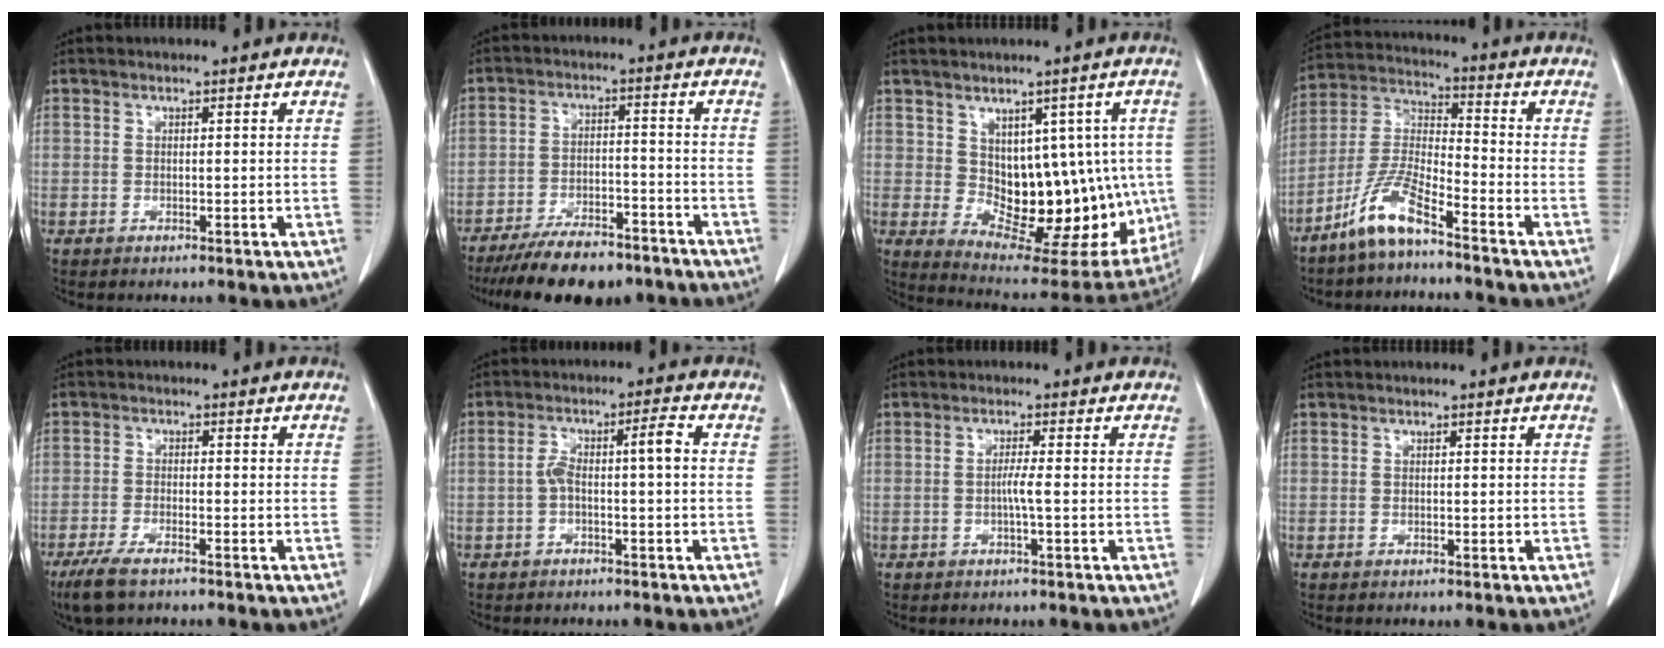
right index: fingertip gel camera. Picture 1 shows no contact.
{"total": 12.5, "force": [-10.1, 4.1, 6.1], "torque": [-0.088, -0.002, -0.157]}
{"total": 15.5, "force": [0.0, 8.6, 12.9], "torque": [-0.153, 0.009, 0.026]}
{"total": 9.0, "force": [-6.4, 1.3, 6.2], "torque": [-0.140, -0.007, -0.133]}
{"total": 5.2, "force": [-3.7, 1.1, 3.5], "torque": [-0.076, -0.011, -0.062]}
{"total": 4.8, "force": [-0.4, 0.7, 4.8], "torque": [-0.092, 0.027, -0.004]}
{"total": 1.9, "force": [-0.4, -0.4, 1.8], "torque": [-0.034, -0.001, -0.010]}
{"total": 0.0}